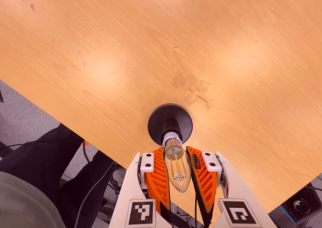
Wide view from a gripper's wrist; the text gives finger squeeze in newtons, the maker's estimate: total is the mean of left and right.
{"total": 22.8, "left": 25.1, "right": 20.5}